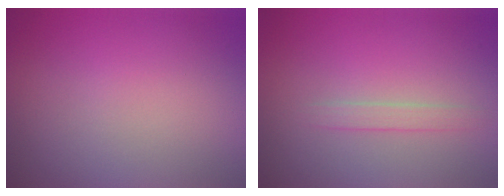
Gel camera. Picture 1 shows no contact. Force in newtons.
{"total": 1.2, "press": 1.2, "slide": 0.0}